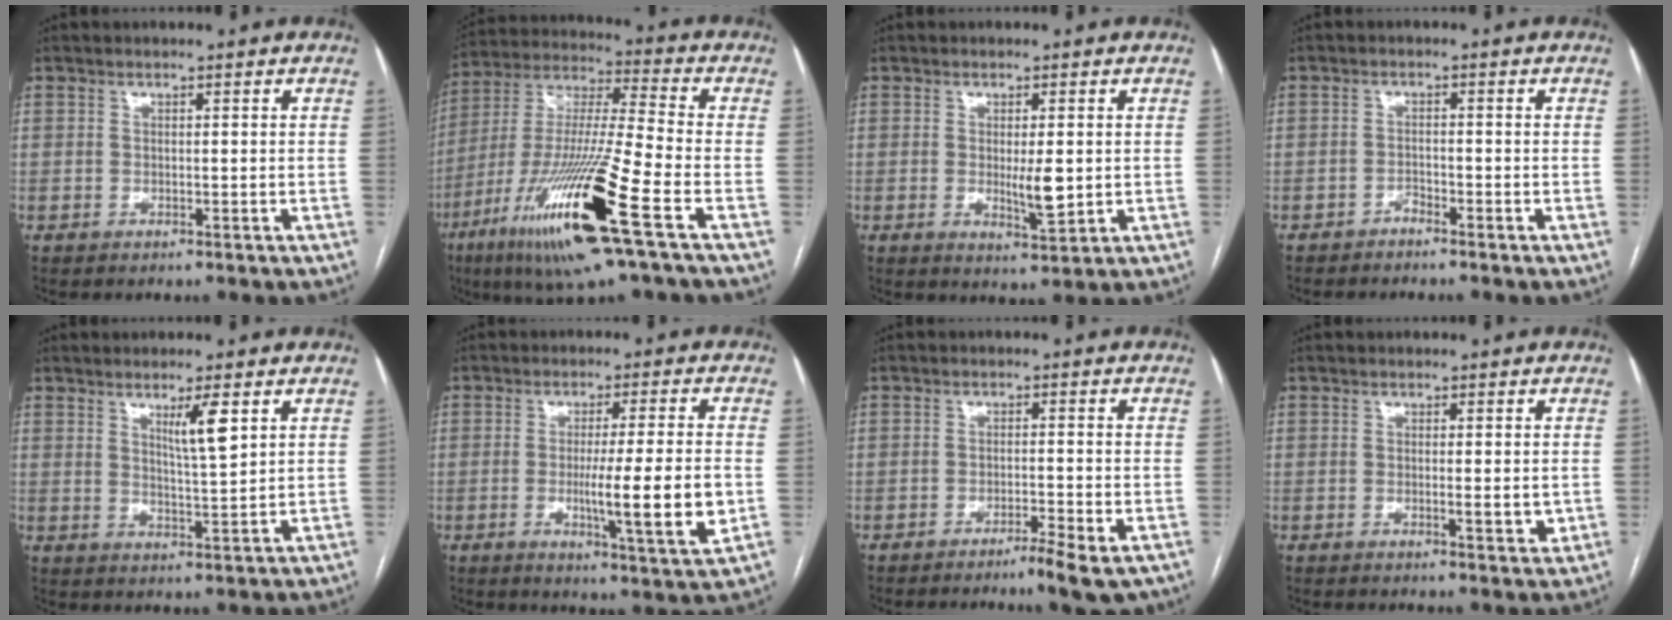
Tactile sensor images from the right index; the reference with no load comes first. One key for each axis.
{"total": 21.1, "fx": -9.3, "fy": 0.3, "fz": 19.0, "tx": -0.388, "ty": -0.041, "tz": -0.177}
{"total": 4.3, "fx": -0.1, "fy": 0.9, "fz": 4.2, "tx": -0.070, "ty": -0.009, "tz": 0.001}
{"total": 1.2, "fx": -1.2, "fy": 0.1, "fz": 0.3, "tx": -0.001, "ty": 0.001, "tz": -0.021}
{"total": 5.1, "fx": 2.5, "fy": 0.0, "fz": 4.4, "tx": -0.074, "ty": -0.008, "tz": 0.045}
{"total": 11.5, "fx": -2.0, "fy": -0.6, "fz": 11.3, "tx": -0.179, "ty": -0.025, "tz": -0.036}
{"total": 4.8, "fx": -3.0, "fy": 0.3, "fz": 3.7, "tx": -0.053, "ty": -0.006, "tz": -0.046}
{"total": 2.8, "fx": -0.3, "fy": 0.6, "fz": 2.7, "tx": -0.039, "ty": -0.005, "tz": -0.004}